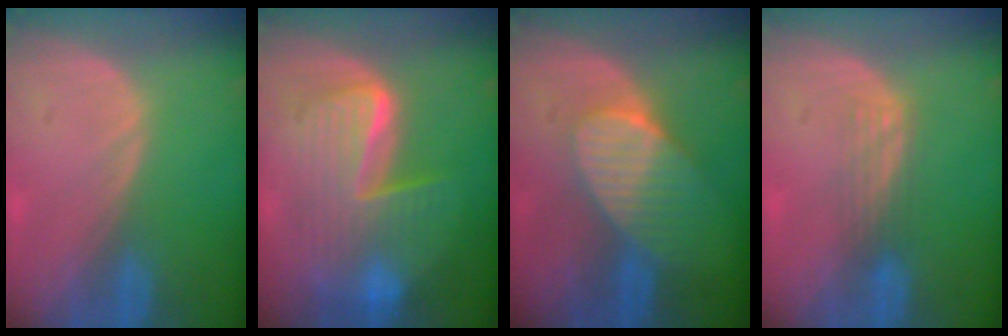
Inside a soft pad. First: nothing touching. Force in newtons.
{"total": 9.9, "press": 9.9, "slide": 0.9}
{"total": 7.4, "press": 6.8, "slide": 2.8}
{"total": 2.9, "press": 2.5, "slide": 1.5}